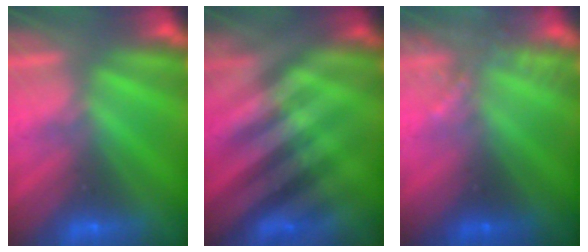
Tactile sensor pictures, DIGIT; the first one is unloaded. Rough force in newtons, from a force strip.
{"total": 2.5}
{"total": 2.1}